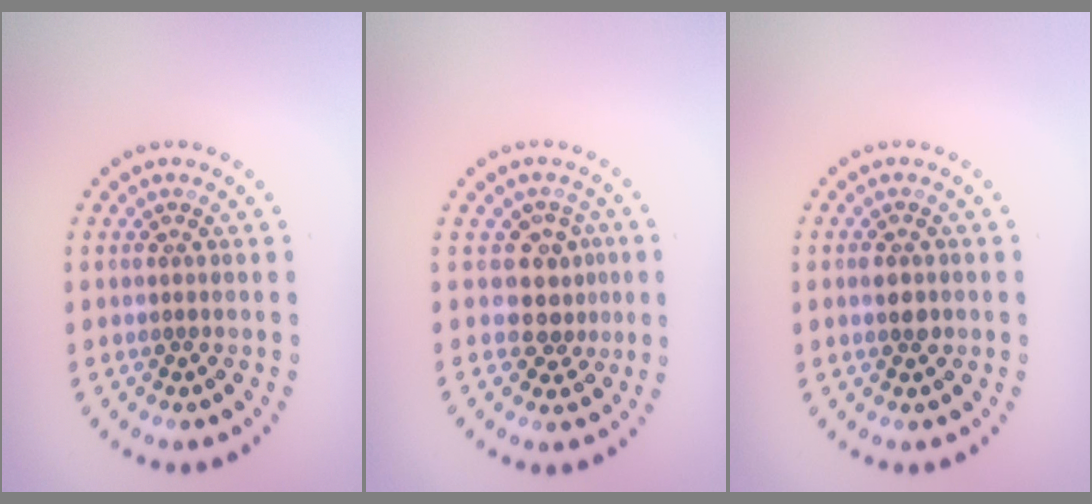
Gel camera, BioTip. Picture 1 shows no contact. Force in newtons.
{"total": 2.9, "press": 2.2, "slide": 1.9}
{"total": 1.4, "press": 1.4, "slide": 0.1}